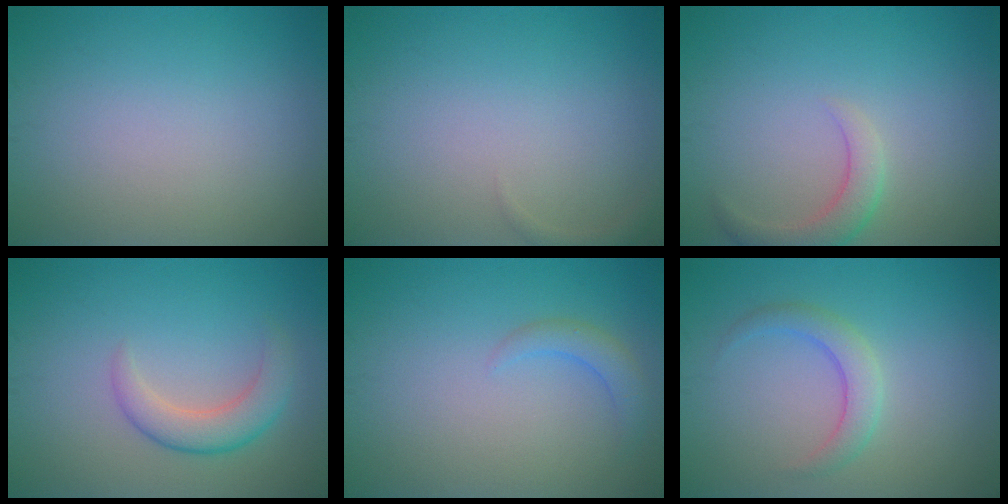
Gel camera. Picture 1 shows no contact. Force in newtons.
{"total": 0.7, "press": 0.7, "slide": 0.1}
{"total": 2.7, "press": 2.7, "slide": 0.2}
{"total": 3.3, "press": 3.3, "slide": 0.2}
{"total": 1.8, "press": 1.8, "slide": 0.3}
{"total": 2.4, "press": 2.4, "slide": 0.0}